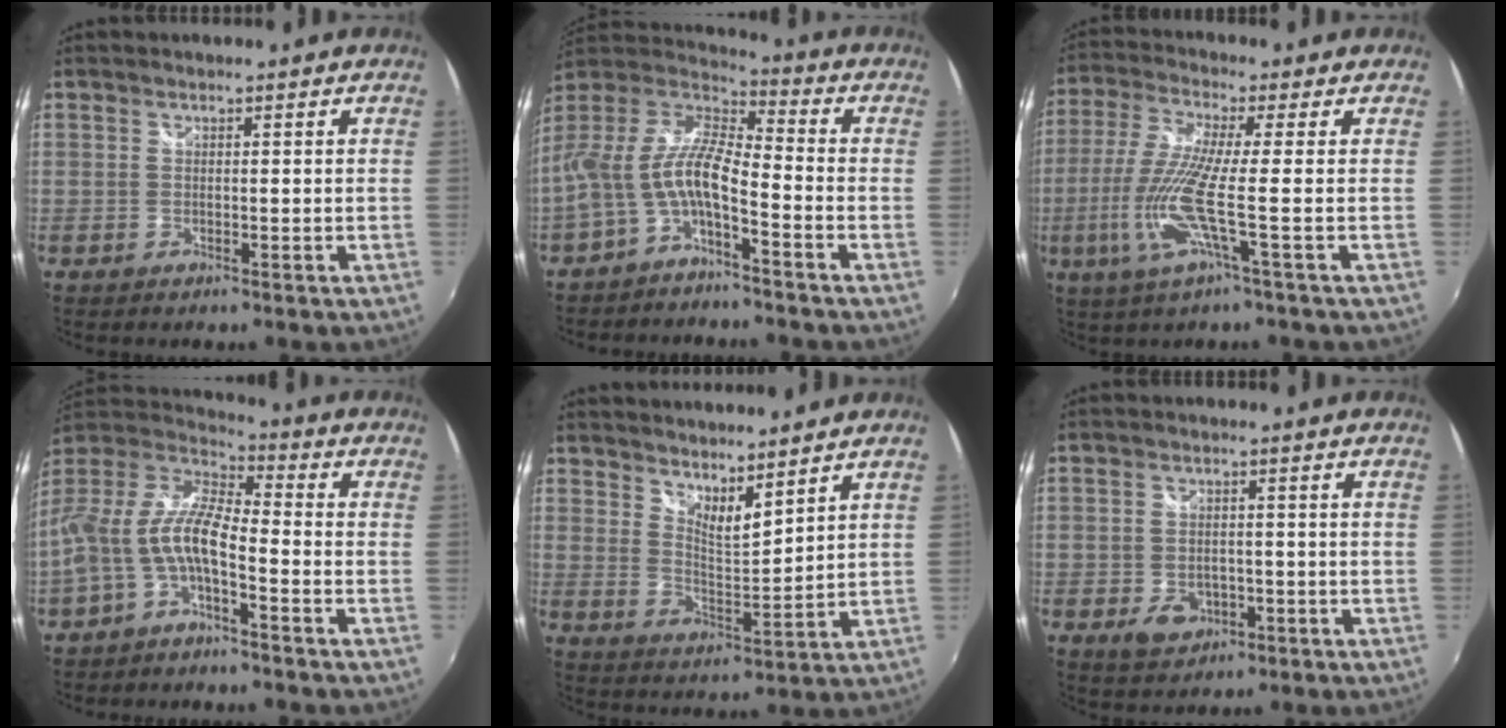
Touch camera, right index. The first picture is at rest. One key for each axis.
{"total": 11.6, "fx": -4.7, "fy": 3.2, "fz": 10.1, "tx": -0.207, "ty": 0.004, "tz": -0.092}
{"total": 10.7, "fx": -3.1, "fy": -0.8, "fz": 10.2, "tx": -0.217, "ty": -0.012, "tz": -0.057}
{"total": 12.2, "fx": -4.3, "fy": 3.9, "fz": 10.7, "tx": -0.220, "ty": 0.007, "tz": -0.087}
{"total": 7.3, "fx": 6.3, "fy": 1.4, "fz": 3.4, "tx": -0.047, "ty": -0.009, "tz": 0.106}
{"total": 5.5, "fx": -2.3, "fy": 4.1, "fz": 3.0, "tx": -0.065, "ty": -0.001, "tz": -0.028}